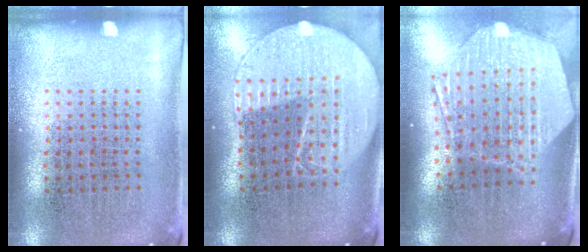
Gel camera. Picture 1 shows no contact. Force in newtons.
{"total": 2.1, "press": 1.8, "slide": 1.1}
{"total": 2.9, "press": 2.3, "slide": 1.8}